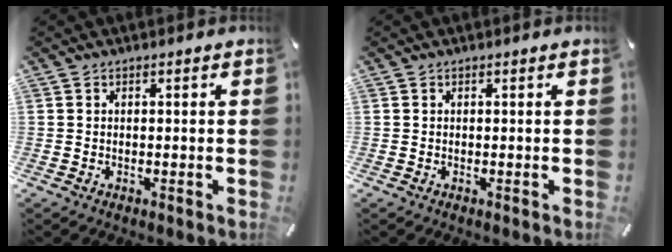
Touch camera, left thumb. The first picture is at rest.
{"total": 0.0}